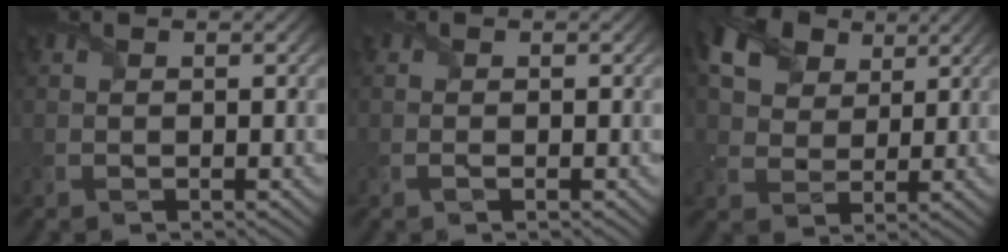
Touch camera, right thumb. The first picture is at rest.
{"total": 0.7, "force": [-0.3, 0.4, 0.5], "torque": [-0.010, -0.001, -0.006]}
{"total": 9.4, "force": [5.1, 6.2, 4.8], "torque": [-0.124, 0.018, 0.083]}